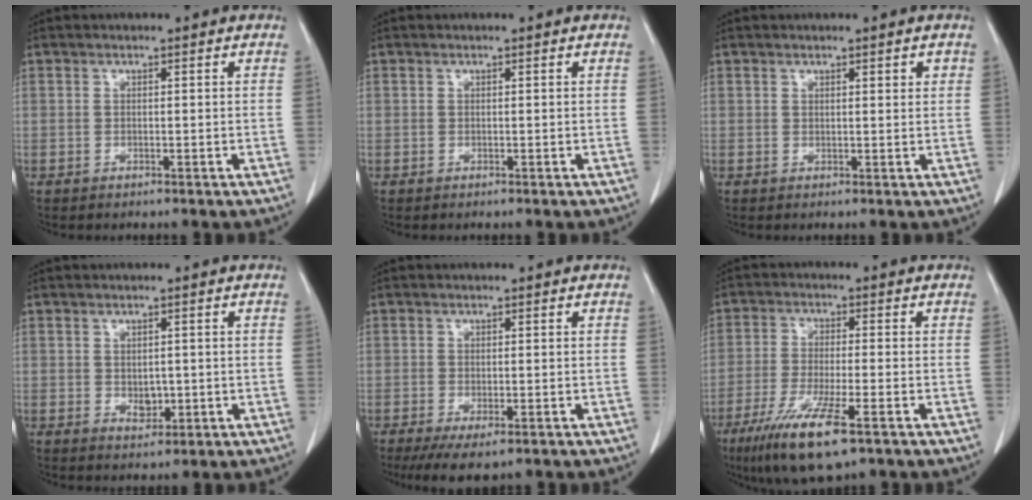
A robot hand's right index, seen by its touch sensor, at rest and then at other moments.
{"total": 0.0}
{"total": 1.3, "force": [0.7, 0.4, 0.9], "torque": [-0.010, -0.001, 0.010]}
{"total": 2.3, "force": [-0.3, 1.7, 1.6], "torque": [-0.022, 0.000, 0.003]}
{"total": 6.0, "force": [-4.0, 1.9, 4.1], "torque": [-0.062, -0.015, -0.062]}
{"total": 10.8, "force": [-6.2, 1.3, 8.7], "torque": [-0.166, -0.028, -0.105]}